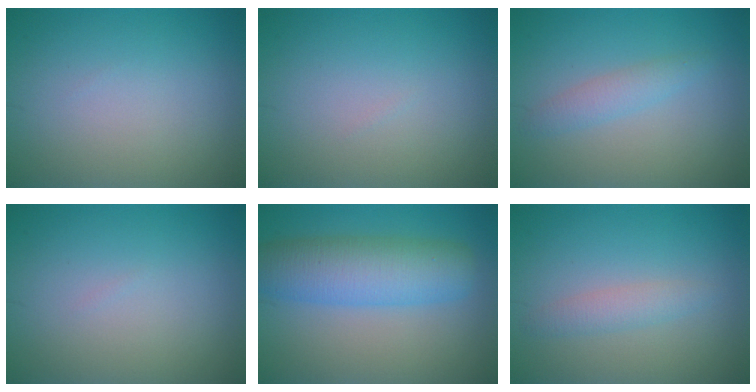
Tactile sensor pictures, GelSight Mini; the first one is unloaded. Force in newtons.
{"total": 0.0}
{"total": 1.8, "press": 1.8, "slide": 0.1}
{"total": 0.0}
{"total": 6.7, "press": 6.7, "slide": 0.2}
{"total": 1.7, "press": 1.7, "slide": 0.1}